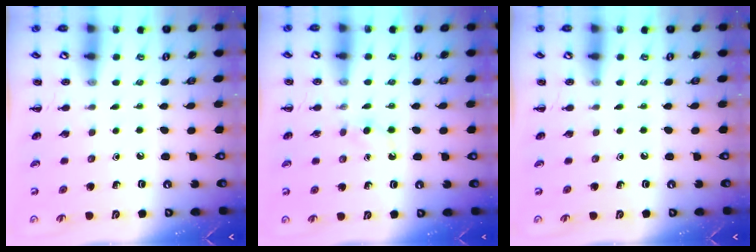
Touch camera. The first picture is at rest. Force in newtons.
{"total": 3.1, "press": 2.9, "slide": 1.3}
{"total": 0.0}